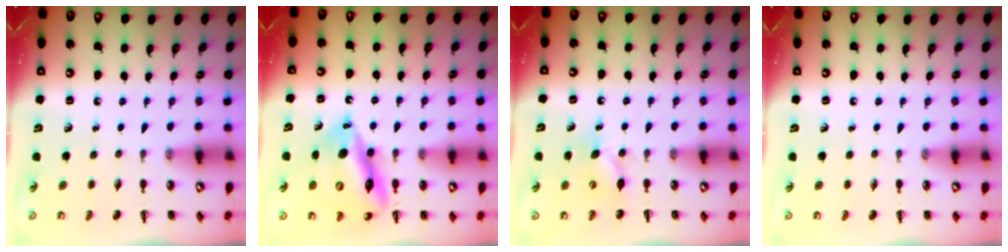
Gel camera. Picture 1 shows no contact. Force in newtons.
{"total": 15.9, "press": 15.2, "slide": 4.7}
{"total": 5.4, "press": 5.2, "slide": 1.6}
{"total": 0.0}